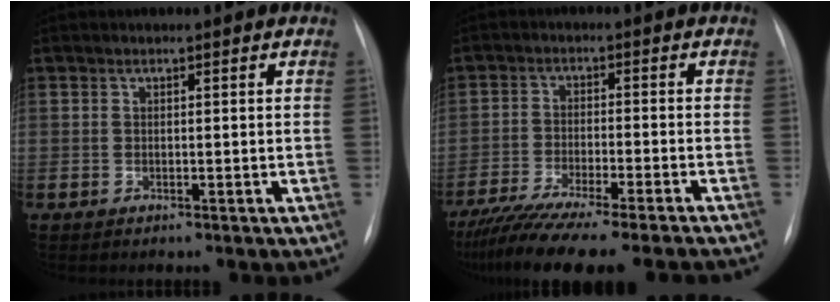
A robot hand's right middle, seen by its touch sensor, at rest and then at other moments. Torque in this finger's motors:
{"motor_torque": [1.09, -1.05, 0.36, 0.13]}